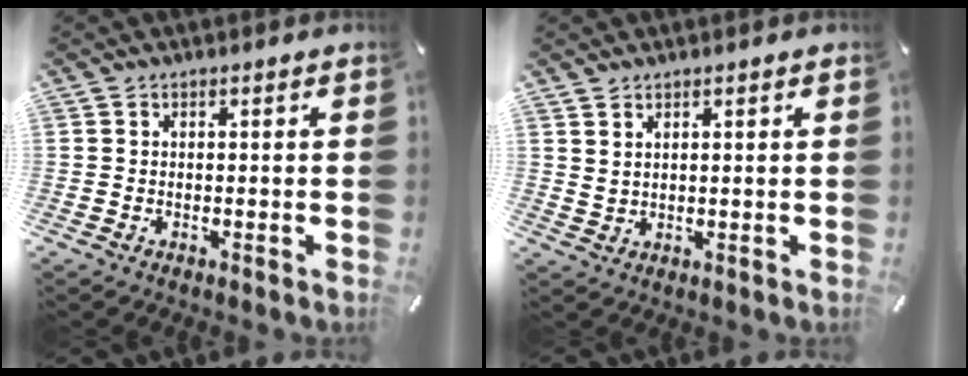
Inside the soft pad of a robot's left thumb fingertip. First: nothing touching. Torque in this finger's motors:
{"motor_torque": [0.23, -0.11, -0.17, -0.28, 0.01]}